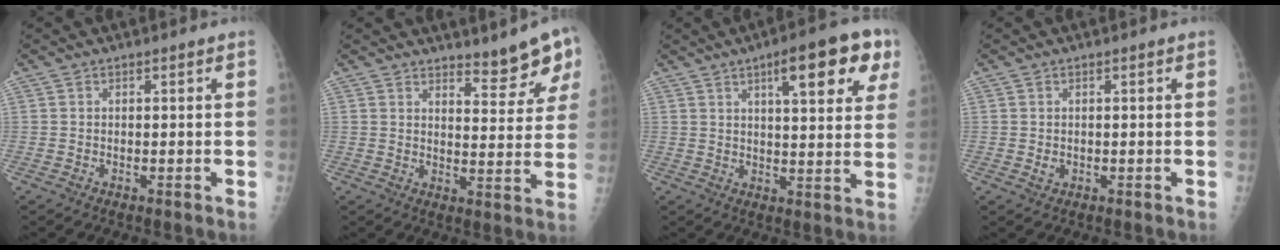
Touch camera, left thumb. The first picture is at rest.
{"total": 7.0, "force": [5.6, 1.9, 3.8], "torque": [-0.020, -0.046, 0.075]}
{"total": 14.1, "force": [6.8, 4.1, 11.7], "torque": [-0.123, -0.012, 0.085]}
{"total": 1.0, "force": [-0.1, 0.8, 0.6], "torque": [-0.001, 0.000, 0.002]}